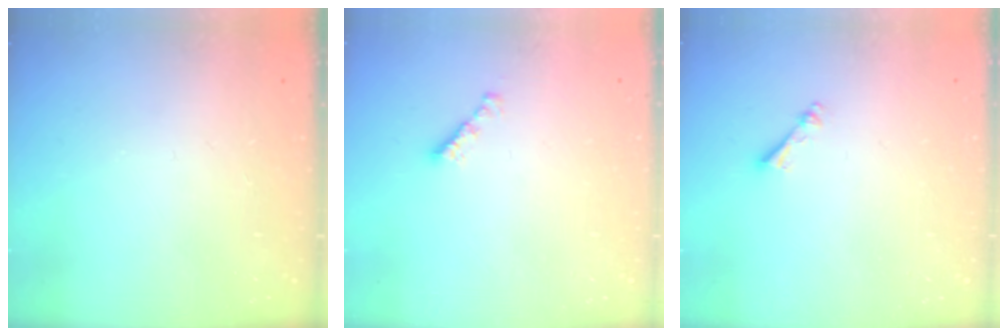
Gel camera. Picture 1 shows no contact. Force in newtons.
{"total": 2.3, "press": 2.2, "slide": 0.4}
{"total": 2.4, "press": 2.3, "slide": 0.4}